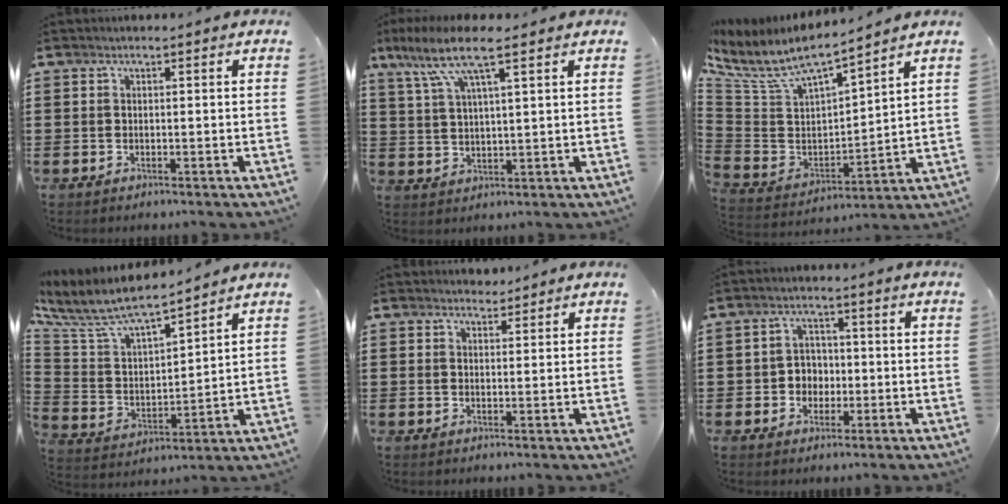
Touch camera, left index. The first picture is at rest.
{"total": 8.6, "force": [5.3, 1.4, 6.6], "torque": [-0.141, -0.004, 0.092]}
{"total": 8.0, "force": [6.5, 2.0, 4.1], "torque": [-0.110, -0.047, 0.111]}
{"total": 8.8, "force": [7.6, 1.9, 3.9], "torque": [-0.112, -0.046, 0.130]}
{"total": 1.9, "force": [1.8, 0.6, 0.1], "torque": [0.002, 0.000, 0.034]}
{"total": 3.5, "force": [-0.7, 3.2, 1.3], "torque": [-0.036, 0.008, -0.019]}